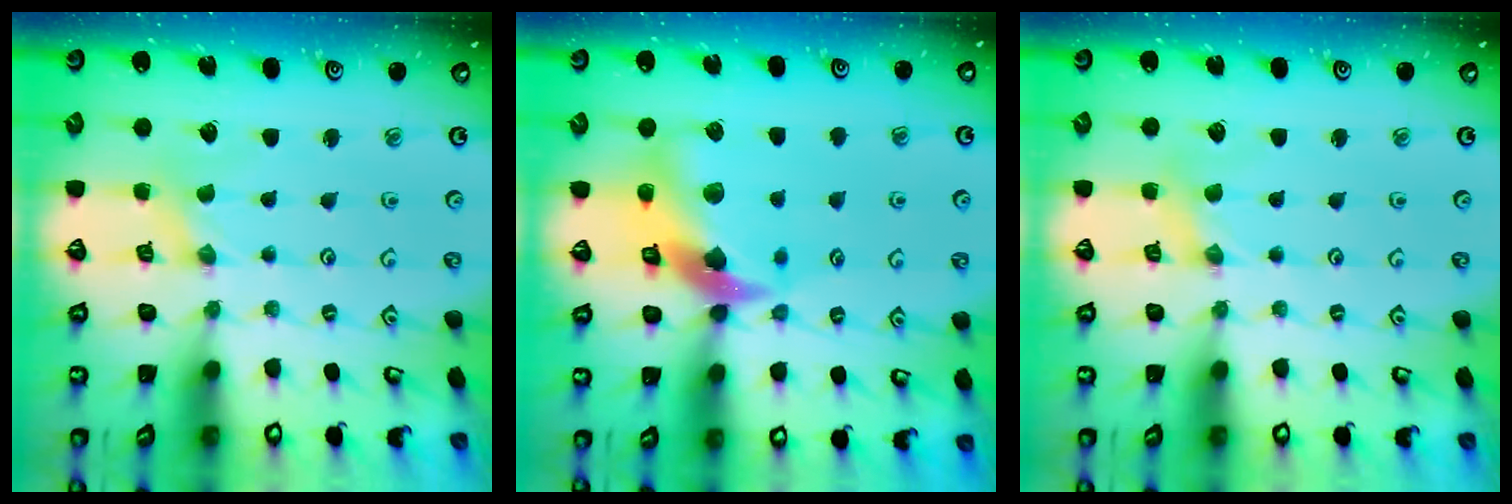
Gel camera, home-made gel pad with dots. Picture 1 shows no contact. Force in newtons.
{"total": 13.7, "press": 13.6, "slide": 2.1}
{"total": 1.3, "press": 1.3, "slide": 0.3}